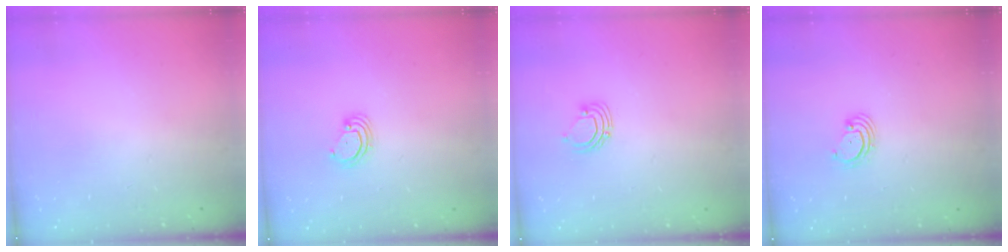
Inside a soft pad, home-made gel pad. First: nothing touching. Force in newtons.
{"total": 3.0, "press": 2.9, "slide": 0.3}
{"total": 3.5, "press": 3.5, "slide": 0.2}
{"total": 3.0, "press": 3.0, "slide": 0.3}